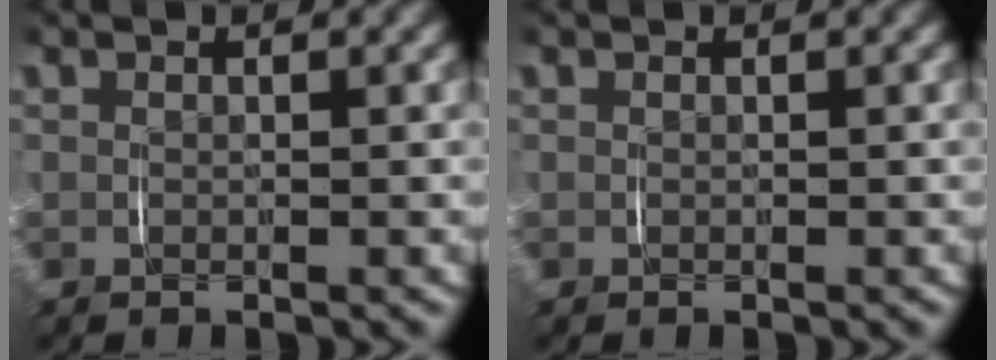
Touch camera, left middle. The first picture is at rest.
{"total": 0.0}